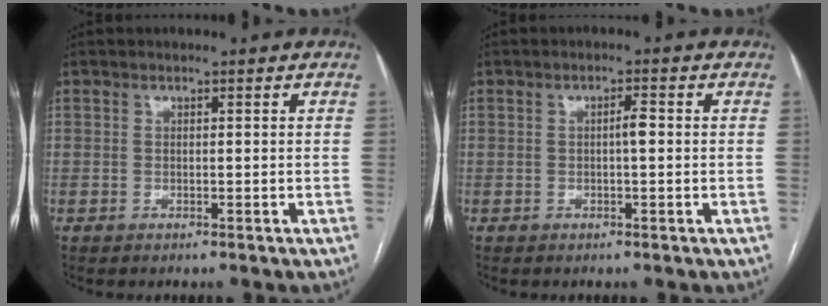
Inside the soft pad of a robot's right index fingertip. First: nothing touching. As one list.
[{"total": 1.7, "force": [-0.1, 0.2, 1.7], "torque": [-0.026, 0.004, -0.002]}]